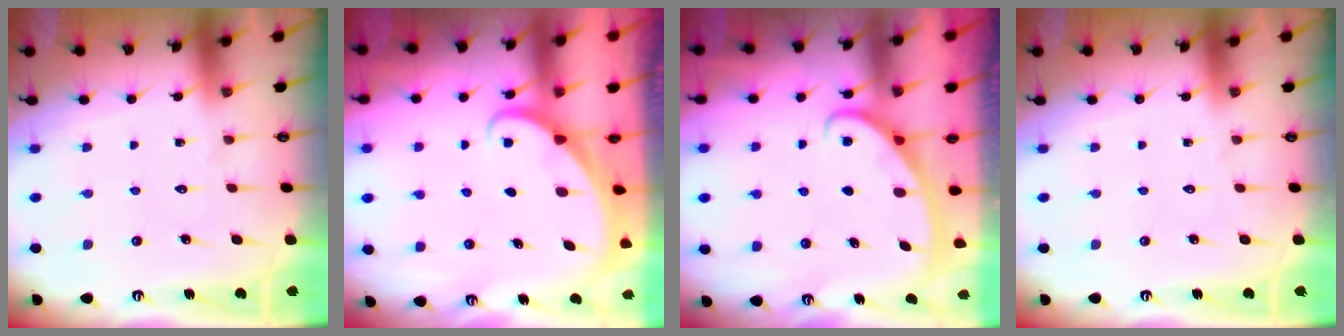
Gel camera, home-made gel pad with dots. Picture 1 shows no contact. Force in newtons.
{"total": 1.6, "press": 1.6, "slide": 0.0}
{"total": 2.8, "press": 2.8, "slide": 0.4}
{"total": 0.0}